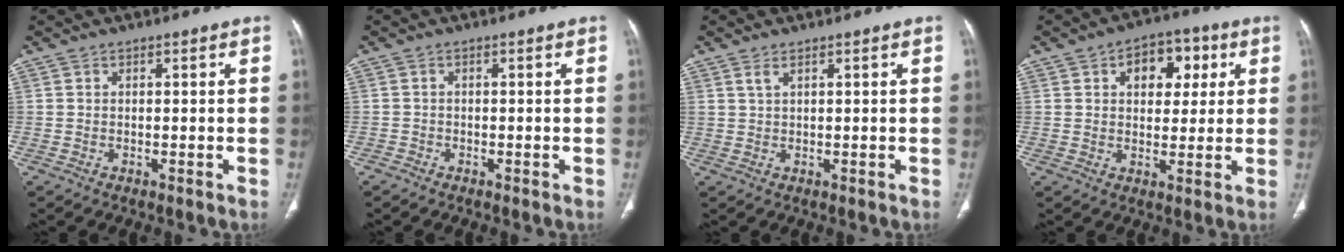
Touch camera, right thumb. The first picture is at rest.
{"total": 0.9, "force": [-0.7, 0.6, -0.1], "torque": [0.000, 0.002, -0.021]}
{"total": 1.5, "force": [0.9, 0.5, 1.0], "torque": [-0.024, 0.002, 0.025]}
{"total": 9.2, "force": [3.2, 6.0, 6.2], "torque": [-0.042, 0.001, 0.042]}